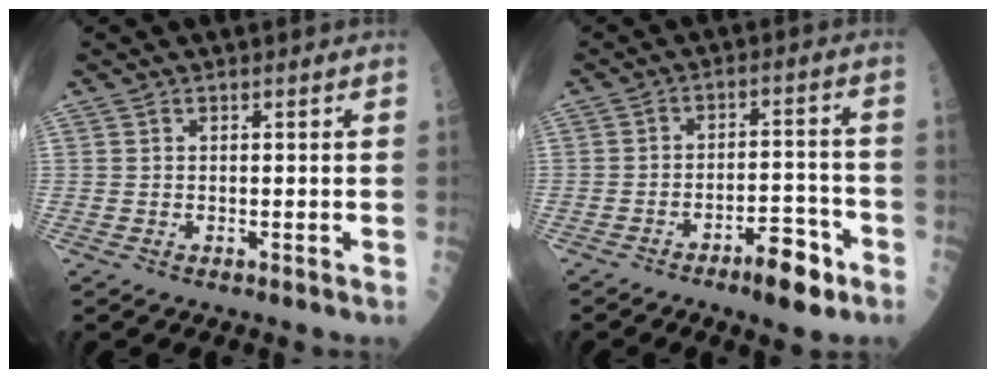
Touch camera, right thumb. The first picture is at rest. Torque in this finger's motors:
{"motor_torque": [2.87, 2.14, 0.84, -0.38, 0.04]}